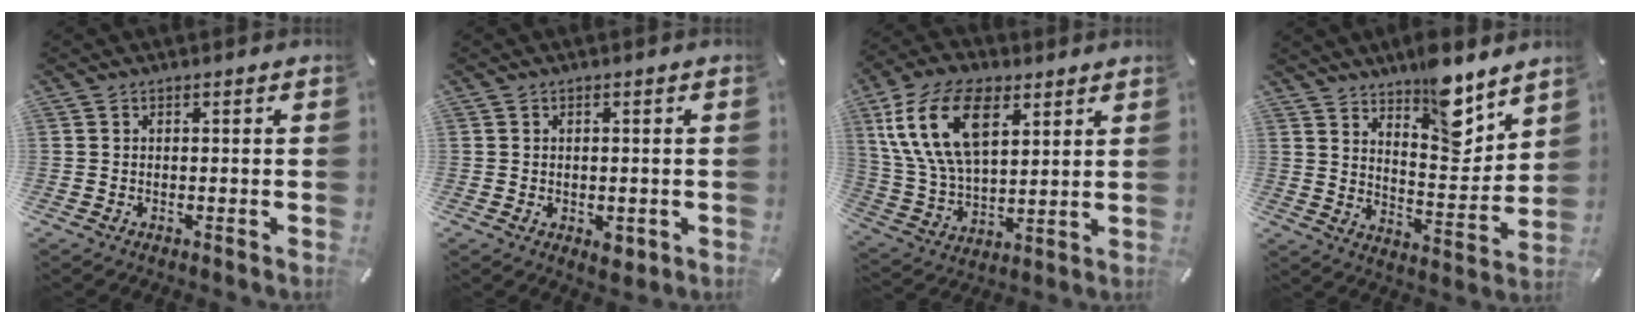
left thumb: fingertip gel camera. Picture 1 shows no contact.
{"total": 2.8, "force": [-0.7, 1.9, 1.9], "torque": [-0.015, -0.003, -0.012]}
{"total": 17.5, "force": [7.7, 10.1, 12.1], "torque": [-0.279, -0.010, 0.135]}
{"total": 12.8, "force": [9.9, 5.0, 6.4], "torque": [-0.077, -0.077, 0.173]}